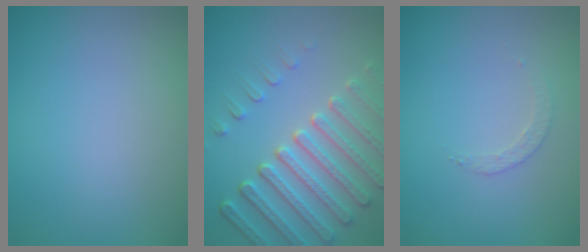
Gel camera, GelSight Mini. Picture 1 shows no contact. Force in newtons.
{"total": 6.3, "press": 5.2, "slide": 3.6}
{"total": 1.2, "press": 1.2, "slide": 0.3}